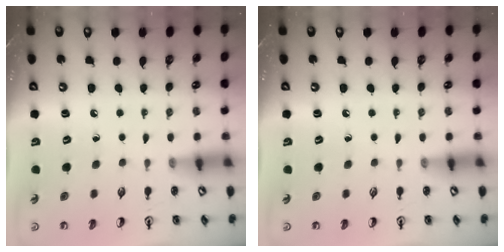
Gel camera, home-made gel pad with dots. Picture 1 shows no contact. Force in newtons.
{"total": 0.0}